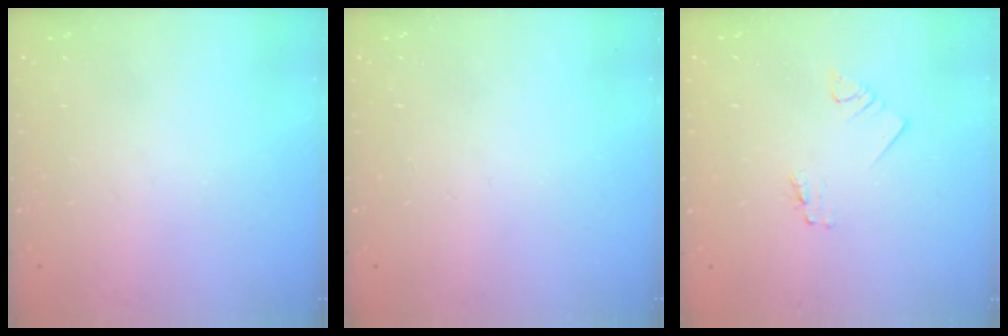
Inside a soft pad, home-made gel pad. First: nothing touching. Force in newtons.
{"total": 0.0}
{"total": 1.2, "press": 1.2, "slide": 0.1}